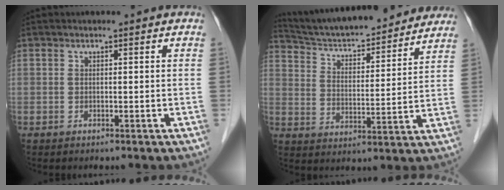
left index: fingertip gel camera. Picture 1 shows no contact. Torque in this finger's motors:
{"motor_torque": [-0.23, -0.80, 0.25, 0.13]}